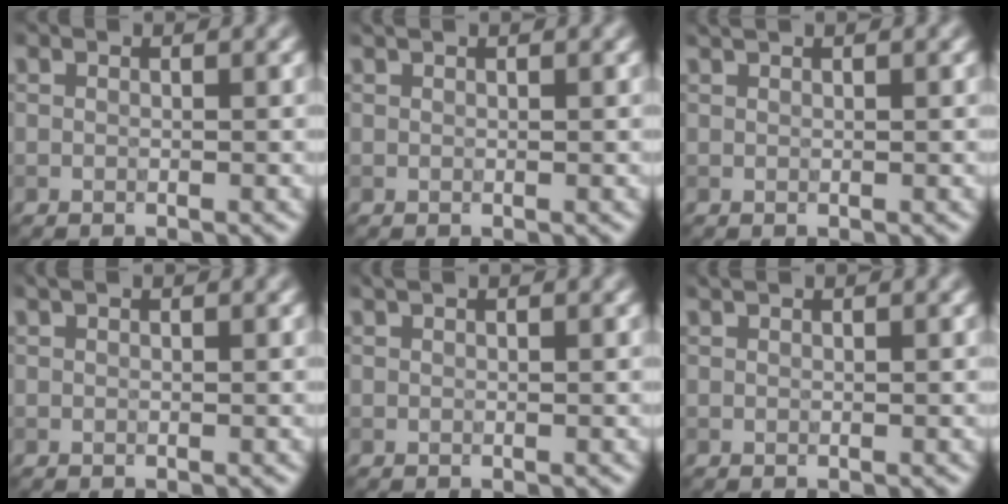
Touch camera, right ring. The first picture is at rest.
{"total": 1.4, "force": [1.0, 0.6, 0.7], "torque": [0.002, 0.001, -0.001]}
{"total": 1.9, "force": [1.4, 0.8, 1.1], "torque": [0.002, 0.007, 0.000]}
{"total": 1.1, "force": [0.8, 0.4, 0.6], "torque": [-0.003, -0.003, 0.004]}
{"total": 1.5, "force": [1.0, 0.6, 0.8], "torque": [0.001, 0.000, 0.000]}
{"total": 1.4, "force": [1.0, 0.5, 0.7], "torque": [0.003, 0.002, 0.001]}